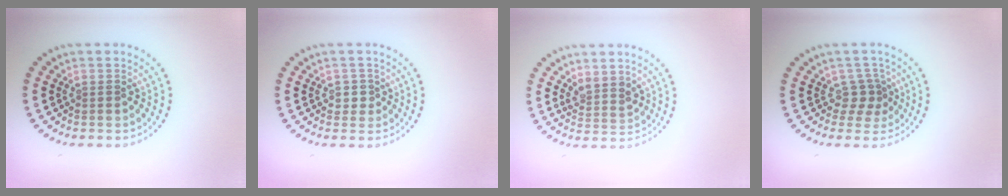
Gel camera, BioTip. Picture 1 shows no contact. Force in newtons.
{"total": 1.1, "press": 1.0, "slide": 0.5}
{"total": 2.1, "press": 1.7, "slide": 1.2}
{"total": 1.6, "press": 1.2, "slide": 1.1}